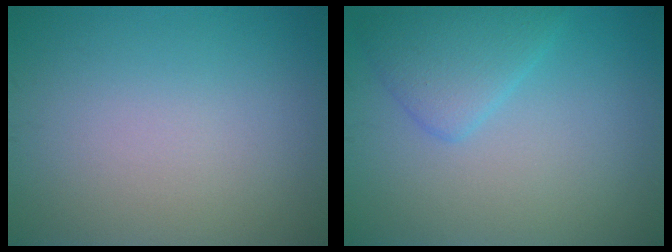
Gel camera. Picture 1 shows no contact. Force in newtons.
{"total": 2.3, "press": 2.3, "slide": 0.0}